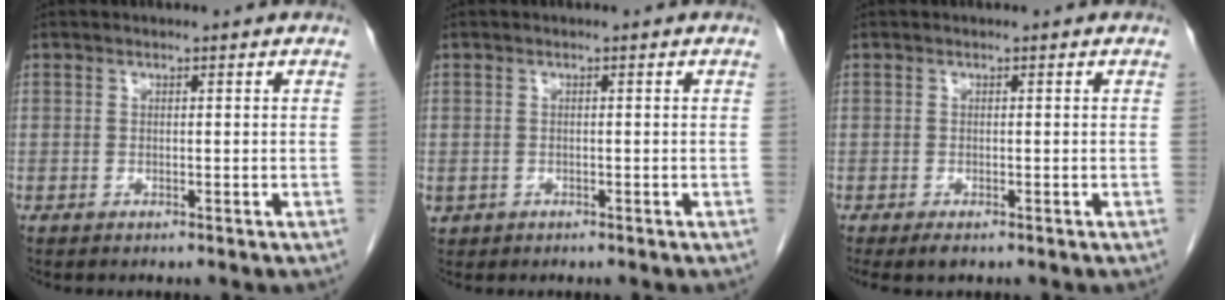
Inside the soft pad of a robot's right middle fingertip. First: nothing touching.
{"total": 1.1, "force": [-0.3, 1.1, 0.3], "torque": [-0.006, 0.003, 0.003]}
{"total": 1.8, "force": [-1.3, 0.6, 1.2], "torque": [-0.023, -0.006, -0.017]}